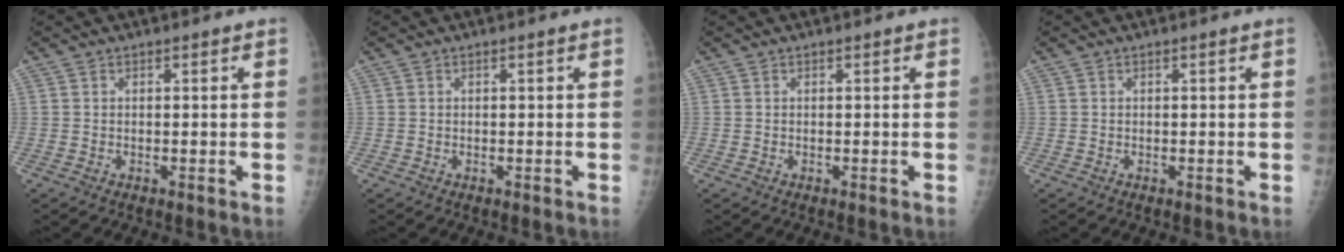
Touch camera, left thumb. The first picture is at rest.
{"total": 0.0}
{"total": 0.0}
{"total": 0.0}